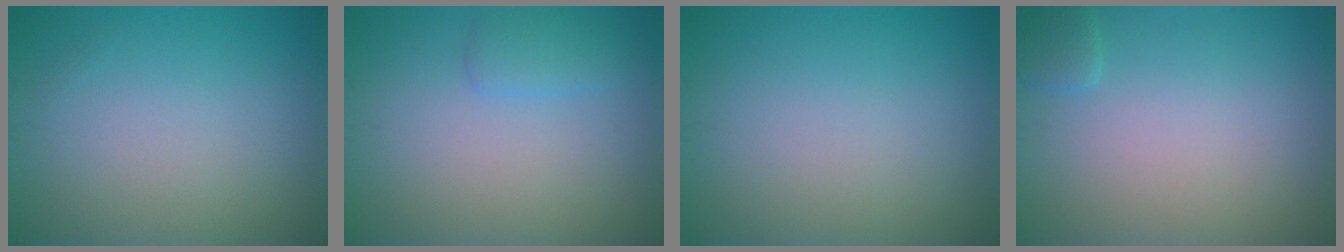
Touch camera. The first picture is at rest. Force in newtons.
{"total": 1.5, "press": 1.5, "slide": 0.1}
{"total": 0.0}
{"total": 1.1, "press": 1.1, "slide": 0.2}